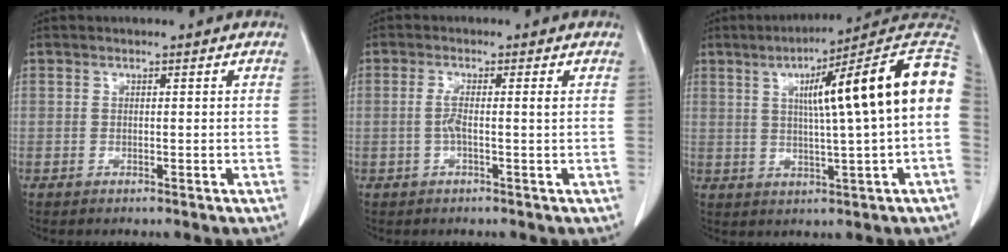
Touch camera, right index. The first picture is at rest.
{"total": 2.4, "force": [-0.1, -0.1, 2.4], "torque": [-0.048, 0.004, -0.001]}
{"total": 17.8, "force": [3.3, 0.0, 17.5], "torque": [-0.232, 0.034, 0.037]}